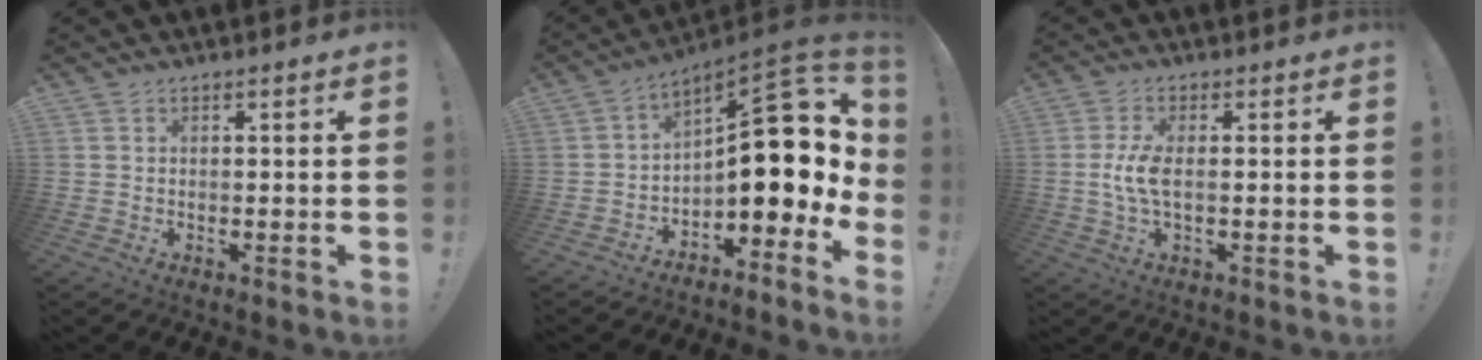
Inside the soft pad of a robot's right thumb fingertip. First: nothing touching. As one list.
[{"total": 18.2, "force": [3.2, 8.1, 16.0], "torque": [-0.206, -0.030, 0.057]}, {"total": 6.4, "force": [-0.6, 2.5, 5.9], "torque": [-0.121, -0.004, -0.010]}]